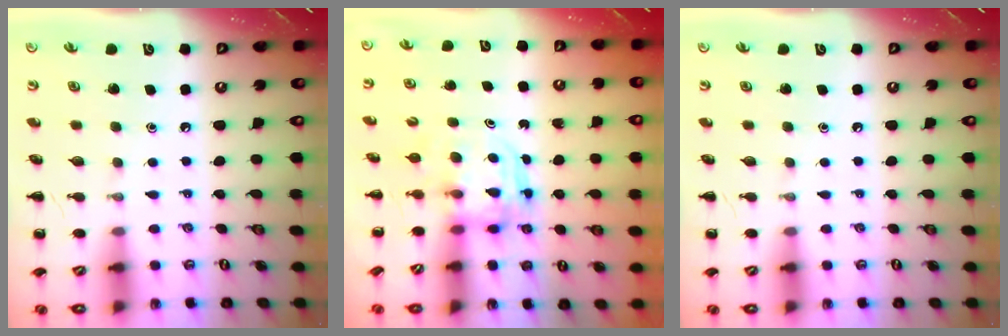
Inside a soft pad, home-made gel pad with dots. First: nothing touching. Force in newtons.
{"total": 3.6, "press": 3.6, "slide": 0.2}
{"total": 0.0}